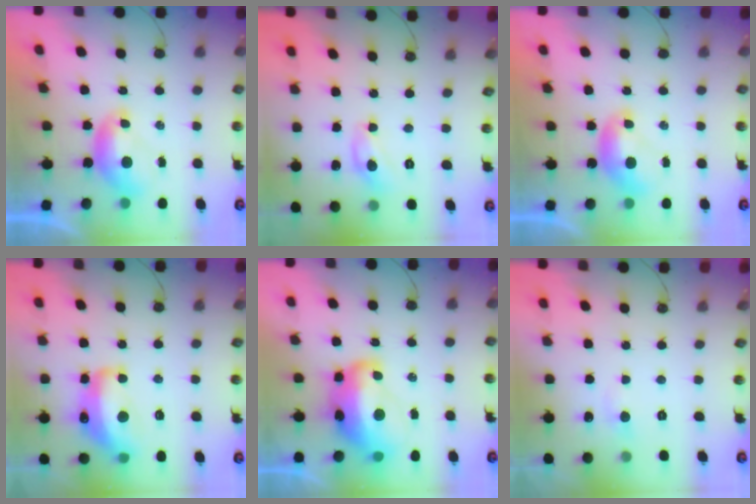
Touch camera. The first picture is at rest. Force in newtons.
{"total": 6.4, "press": 6.4, "slide": 0.3}
{"total": 0.0}
{"total": 10.2, "press": 10.2, "slide": 0.9}
{"total": 11.1, "press": 11.0, "slide": 1.4}
{"total": 0.9, "press": 0.6, "slide": 0.7}